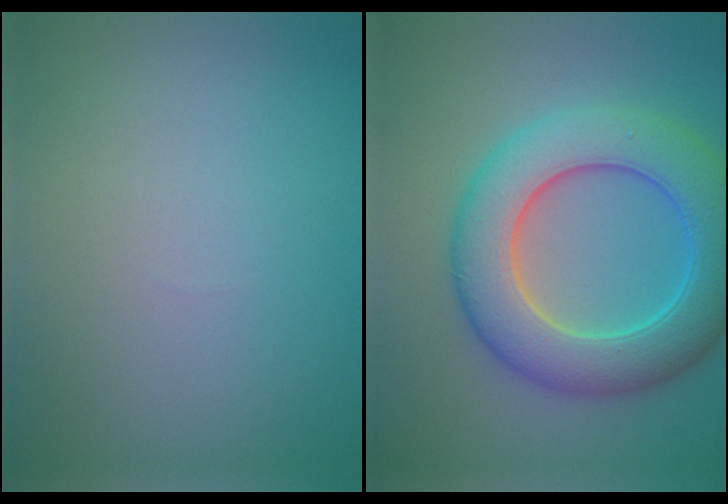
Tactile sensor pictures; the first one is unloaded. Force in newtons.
{"total": 8.8, "press": 8.8, "slide": 0.1}